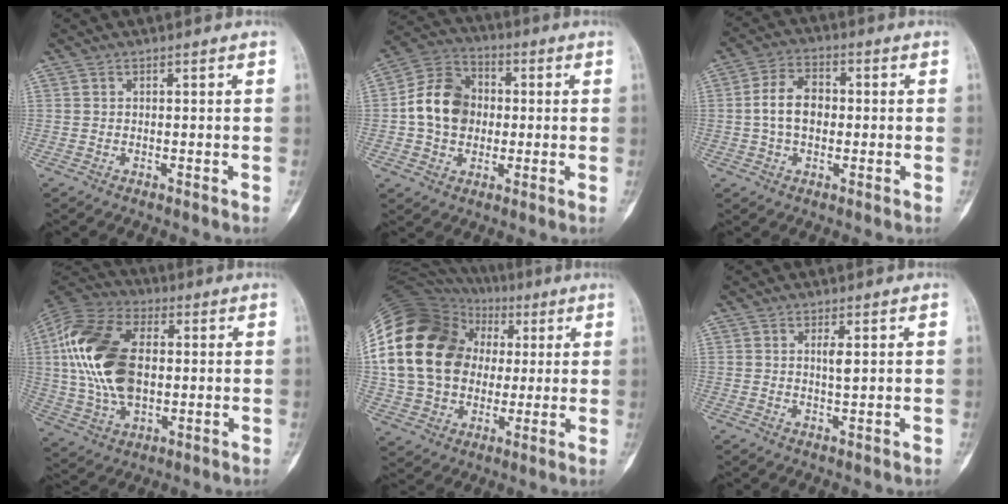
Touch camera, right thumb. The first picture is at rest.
{"total": 12.2, "force": [-0.2, 9.9, 7.1], "torque": [-0.100, 0.028, -0.011]}
{"total": 7.9, "force": [-0.3, 5.4, 5.7], "torque": [-0.093, 0.021, -0.013]}
{"total": 21.2, "force": [1.6, 13.0, 16.7], "torque": [-0.334, 0.009, 0.029]}
{"total": 25.6, "force": [3.0, 20.4, 15.1], "torque": [-0.283, 0.041, 0.062]}
{"total": 2.0, "force": [0.5, 0.5, 1.9], "torque": [-0.032, 0.001, 0.010]}